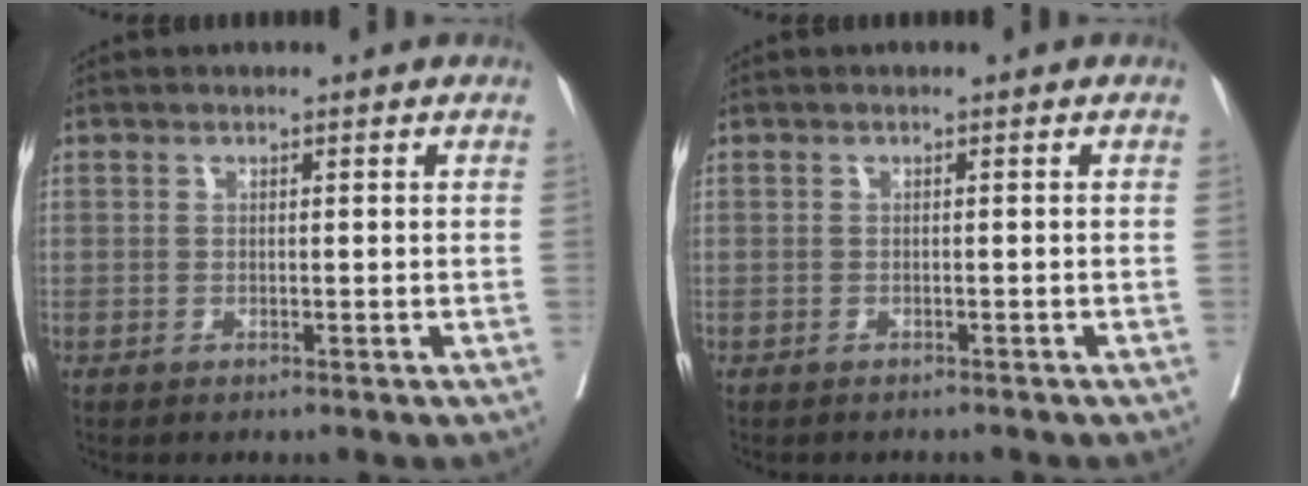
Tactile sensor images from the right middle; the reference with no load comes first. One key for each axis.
{"total": 1.7, "fx": -1.5, "fy": 0.5, "fz": 0.4, "tx": -0.011, "ty": -0.003, "tz": -0.021}